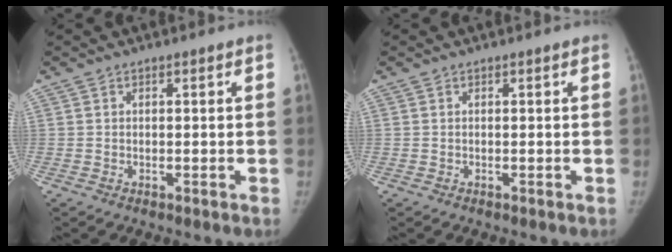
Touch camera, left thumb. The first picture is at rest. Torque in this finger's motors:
{"motor_torque": [-0.01, 0.01, 0.14, -0.04, 0.00]}